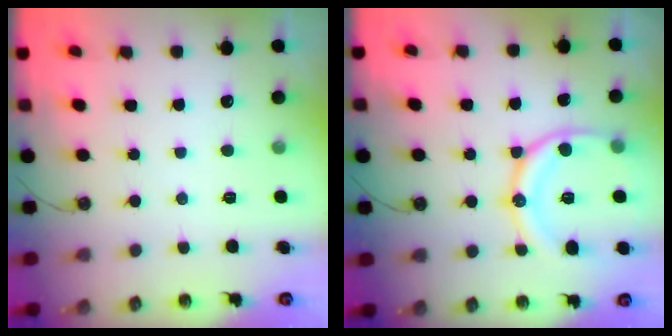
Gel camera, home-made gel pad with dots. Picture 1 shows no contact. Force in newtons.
{"total": 15.8, "press": 15.8, "slide": 1.1}